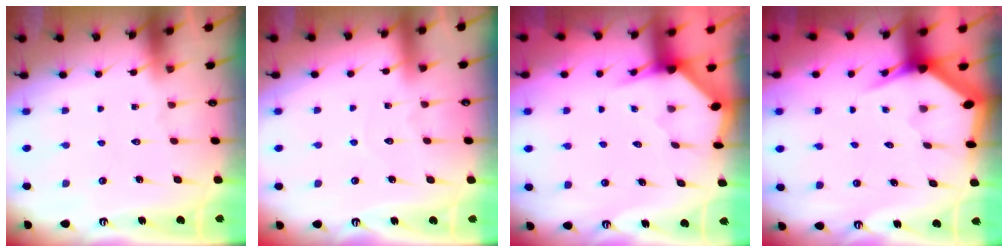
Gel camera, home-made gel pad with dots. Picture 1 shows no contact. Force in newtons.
{"total": 2.9, "press": 2.9, "slide": 0.3}
{"total": 3.2, "press": 3.2, "slide": 0.3}
{"total": 3.8, "press": 3.8, "slide": 0.1}